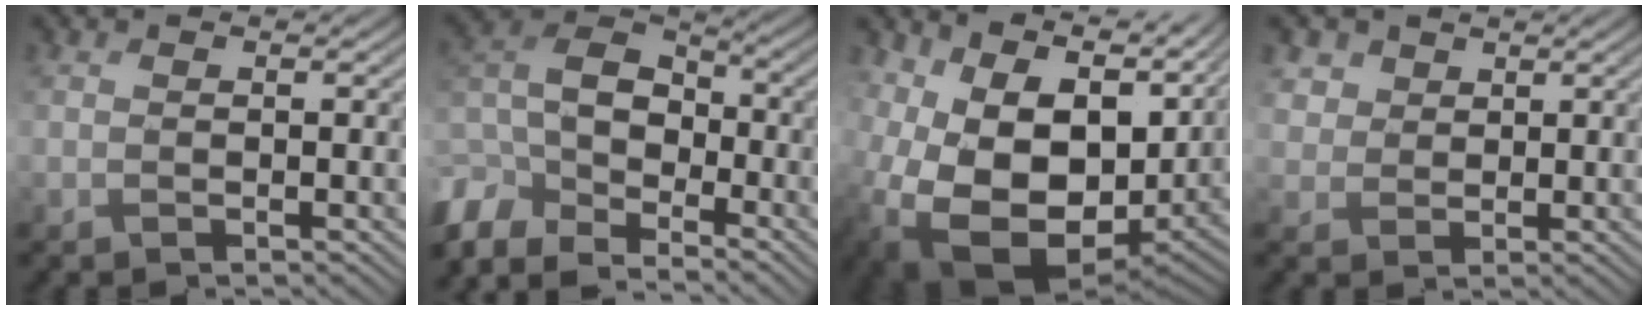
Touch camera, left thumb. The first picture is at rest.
{"total": 10.4, "force": [-7.8, 5.5, 4.2], "torque": [-0.119, -0.012, -0.169]}
{"total": 16.8, "force": [2.5, 12.3, 11.1], "torque": [-0.232, -0.030, 0.069]}
{"total": 2.7, "force": [1.5, 2.2, -0.1], "torque": [-0.016, 0.002, 0.035]}